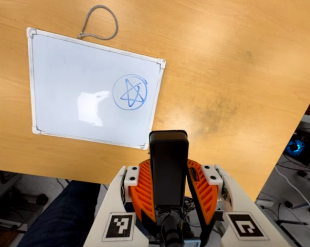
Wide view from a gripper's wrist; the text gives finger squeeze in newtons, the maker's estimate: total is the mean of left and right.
{"total": 5.8, "left": 5.2, "right": 6.5}